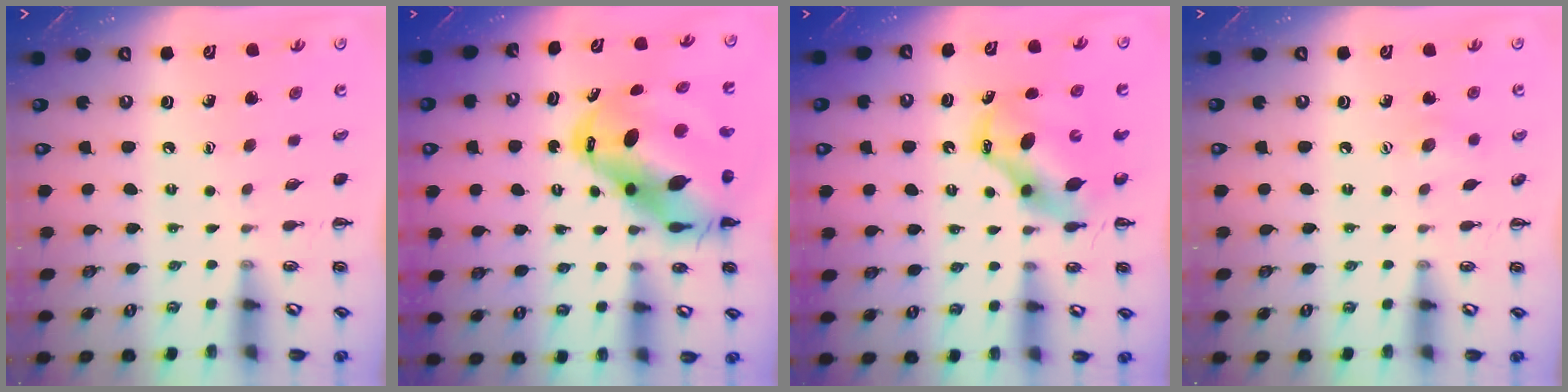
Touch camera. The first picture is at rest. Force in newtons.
{"total": 15.8, "press": 15.3, "slide": 4.1}
{"total": 7.4, "press": 7.2, "slide": 1.7}
{"total": 5.4, "press": 5.3, "slide": 1.2}